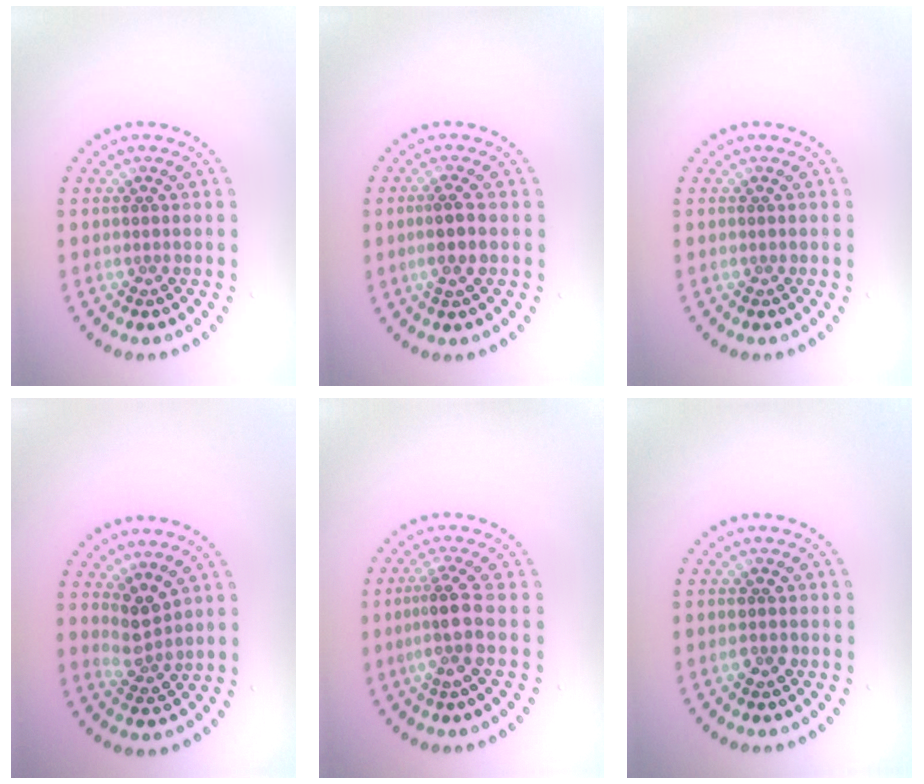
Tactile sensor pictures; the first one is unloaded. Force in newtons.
{"total": 2.3, "press": 2.1, "slide": 0.9}
{"total": 0.0}
{"total": 2.6, "press": 2.0, "slide": 1.6}
{"total": 3.0, "press": 2.2, "slide": 2.0}
{"total": 1.4, "press": 1.4, "slide": 0.3}